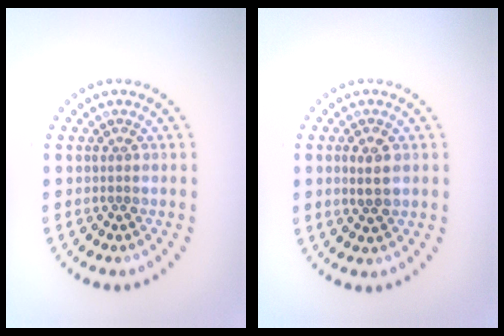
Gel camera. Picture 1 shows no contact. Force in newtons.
{"total": 1.9, "press": 1.7, "slide": 0.6}